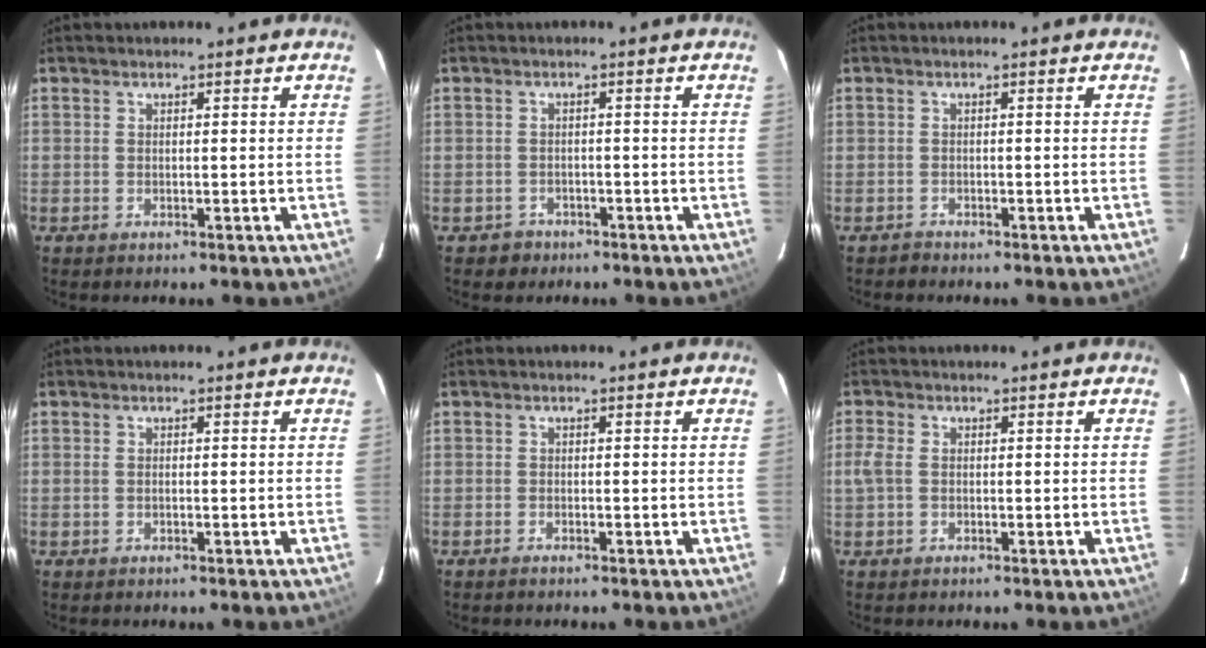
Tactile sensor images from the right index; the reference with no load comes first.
{"total": 2.9, "force": [-1.8, 2.3, 0.2], "torque": [-0.011, 0.007, -0.024]}
{"total": 1.0, "force": [-0.9, 0.3, -0.2], "torque": [0.003, 0.006, -0.017]}
{"total": 0.6, "force": [-0.1, 0.4, 0.5], "torque": [-0.011, 0.000, -0.003]}
{"total": 0.7, "force": [-0.6, 0.1, 0.3], "torque": [-0.007, 0.001, -0.013]}
{"total": 2.4, "force": [-0.4, 1.6, 1.7], "torque": [-0.040, 0.003, -0.010]}